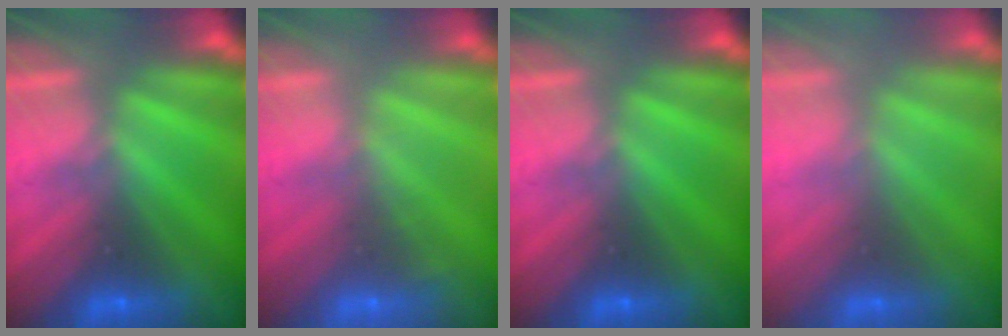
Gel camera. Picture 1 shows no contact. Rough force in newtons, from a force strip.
{"total": 1.6}
{"total": 0.0}
{"total": 2.9}